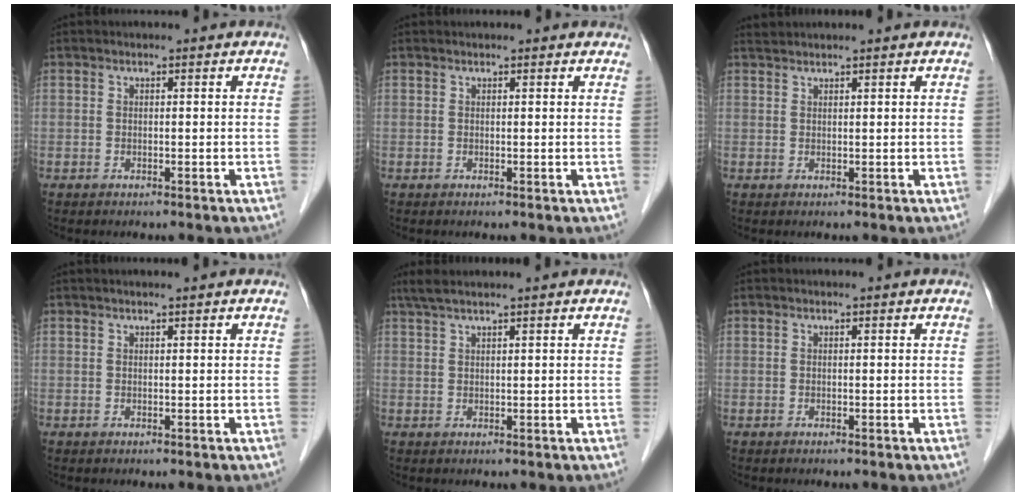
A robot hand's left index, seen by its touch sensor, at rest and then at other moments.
{"total": 2.3, "force": [2.1, 0.6, 0.6], "torque": [-0.009, 0.021, 0.020]}
{"total": 2.5, "force": [2.4, -0.1, 0.6], "torque": [-0.006, 0.027, 0.045]}
{"total": 0.7, "force": [0.5, -0.1, 0.4], "torque": [-0.009, 0.002, 0.013]}
{"total": 5.0, "force": [4.1, -0.5, 2.9], "torque": [-0.050, 0.034, 0.075]}
{"total": 0.0}